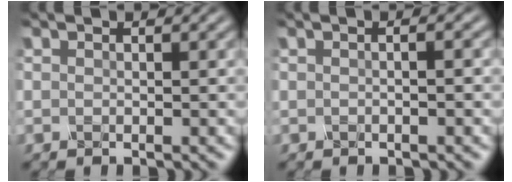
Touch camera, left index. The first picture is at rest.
{"total": 1.7, "force": [0.2, 0.6, 1.6], "torque": [-0.011, -0.004, -0.008]}